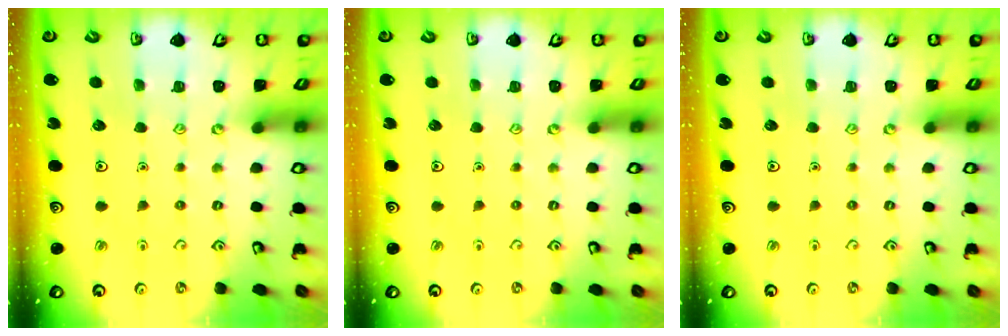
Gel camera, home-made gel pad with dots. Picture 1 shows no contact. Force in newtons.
{"total": 0.0}
{"total": 0.0}